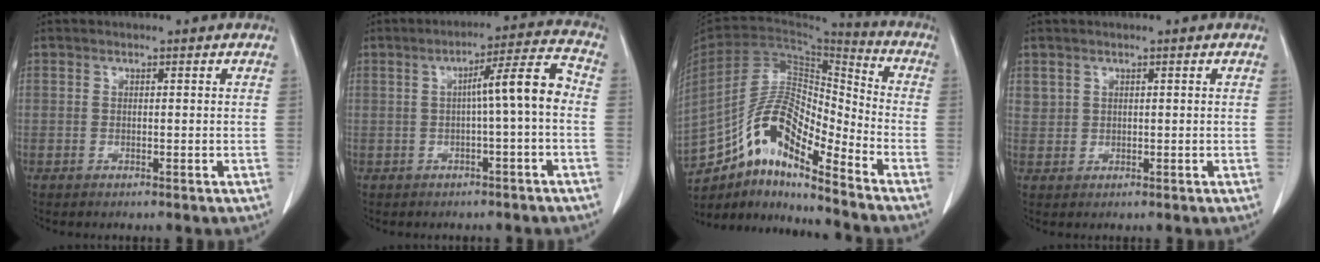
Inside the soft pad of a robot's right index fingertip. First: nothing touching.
{"total": 7.0, "force": [-0.6, -0.3, 7.0], "torque": [-0.103, 0.021, -0.008]}
{"total": 14.5, "force": [-10.3, 3.4, 9.7], "torque": [-0.182, 0.036, -0.182]}
{"total": 1.5, "force": [0.8, 1.3, 0.2], "torque": [0.009, 0.008, 0.013]}